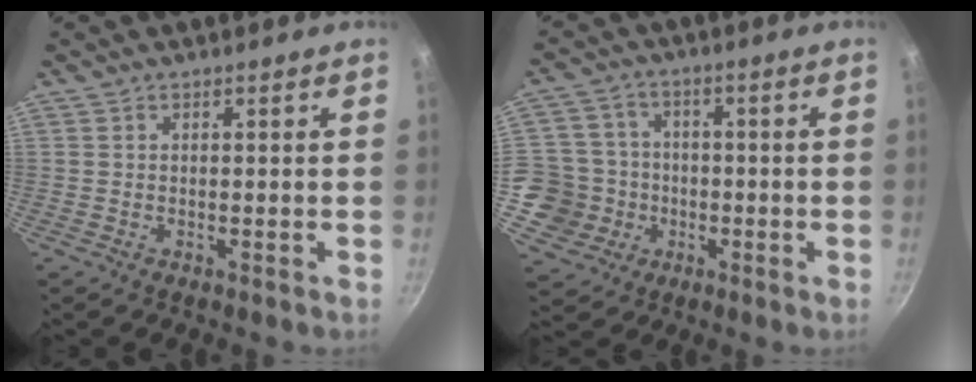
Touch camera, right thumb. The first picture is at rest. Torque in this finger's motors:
{"motor_torque": [0.44, -0.10, 0.04, 0.13, 0.04]}